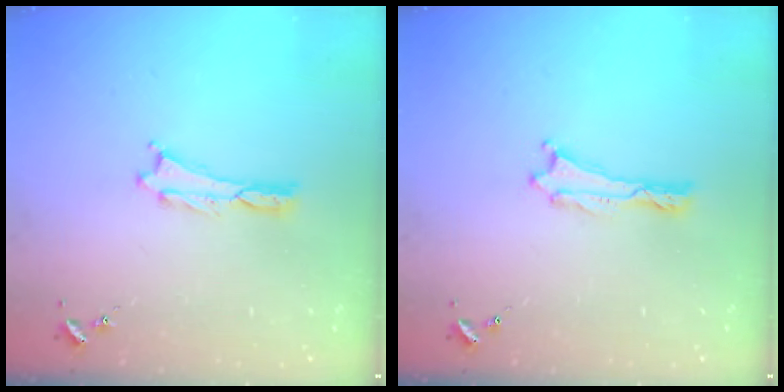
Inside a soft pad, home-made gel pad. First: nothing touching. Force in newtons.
{"total": 0.0}